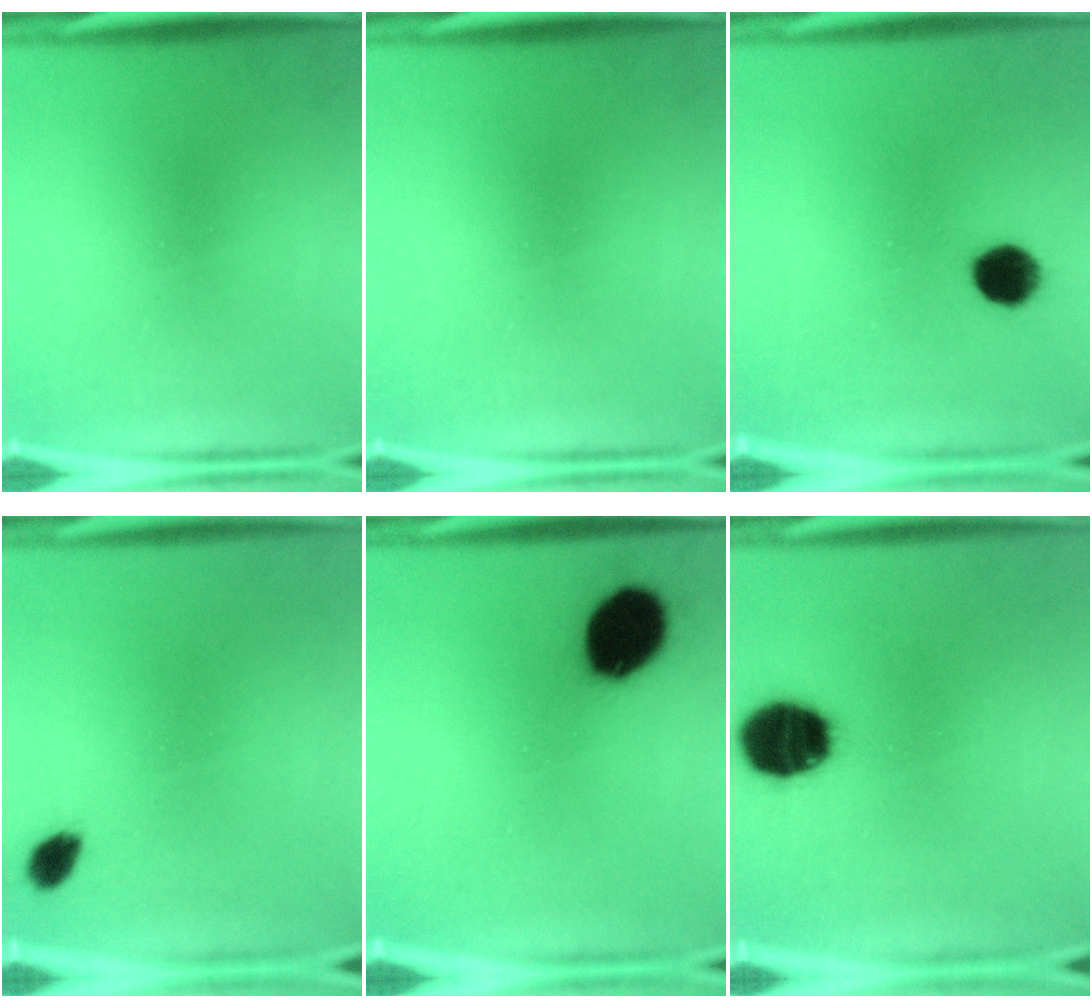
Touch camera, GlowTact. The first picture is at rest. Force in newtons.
{"total": 0.0}
{"total": 7.0}
{"total": 2.6}
{"total": 14.8}
{"total": 14.9}